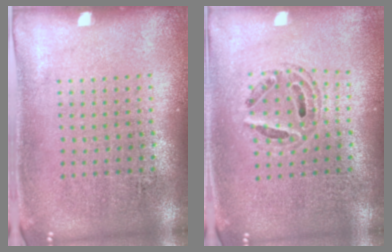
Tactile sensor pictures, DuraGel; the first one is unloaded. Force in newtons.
{"total": 0.7, "press": 0.7, "slide": 0.2}